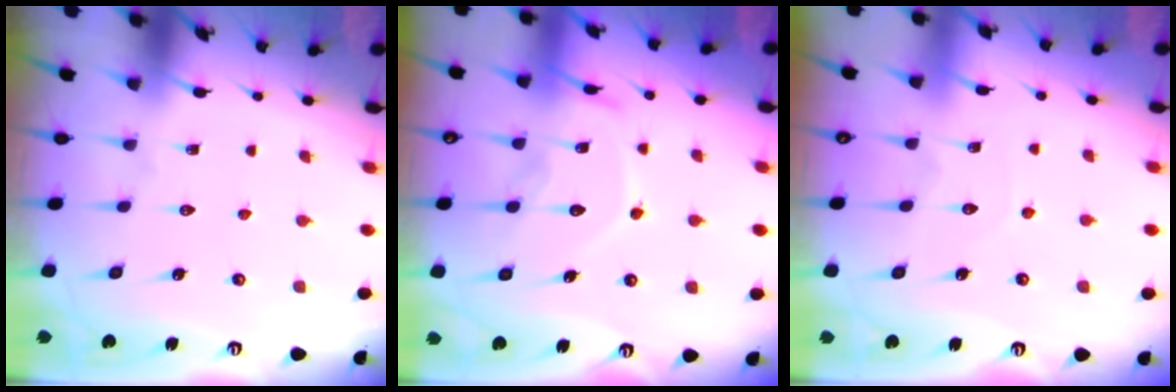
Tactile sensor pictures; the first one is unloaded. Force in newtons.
{"total": 14.0, "press": 14.0, "slide": 1.2}
{"total": 3.7, "press": 3.7, "slide": 0.3}